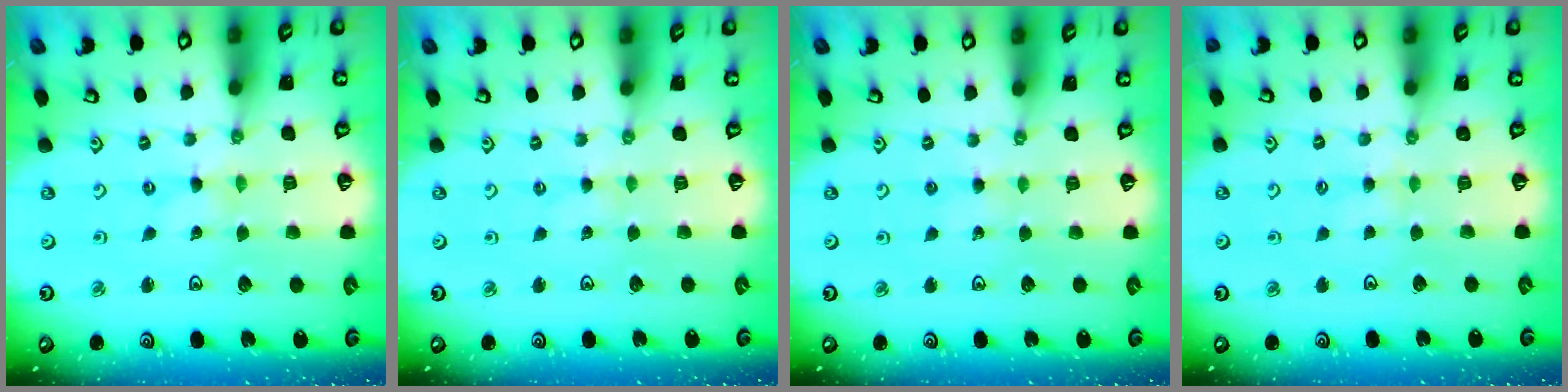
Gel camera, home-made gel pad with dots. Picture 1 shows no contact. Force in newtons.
{"total": 0.0}
{"total": 2.3, "press": 2.3, "slide": 0.3}
{"total": 2.6, "press": 2.5, "slide": 0.5}